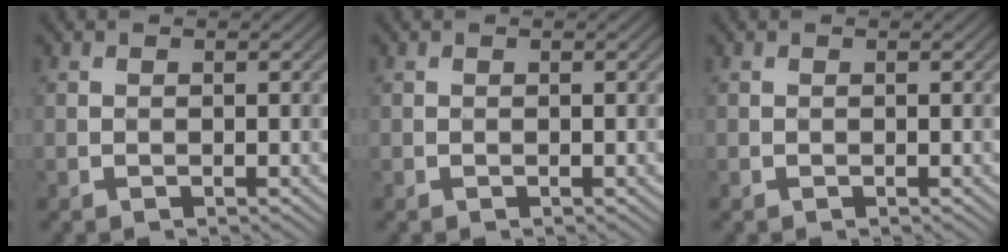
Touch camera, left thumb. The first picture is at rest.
{"total": 0.0}
{"total": 0.0}